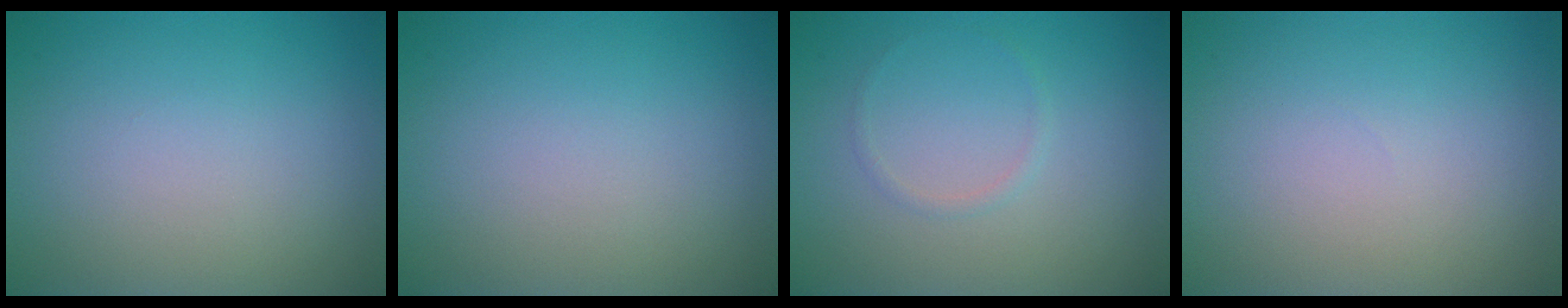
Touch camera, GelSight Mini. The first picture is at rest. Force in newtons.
{"total": 0.0}
{"total": 0.7, "press": 0.7, "slide": 0.1}
{"total": 0.0}